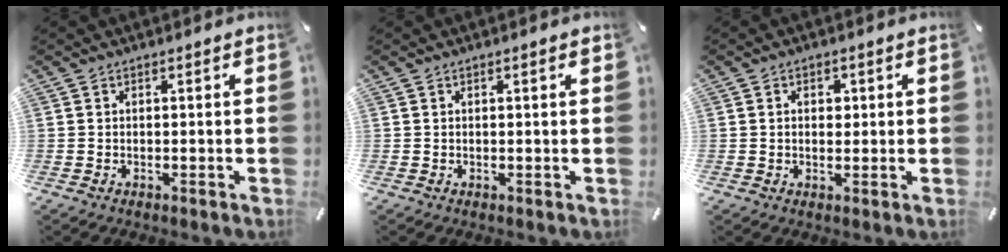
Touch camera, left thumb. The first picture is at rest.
{"total": 1.1, "force": [0.2, 0.2, 1.1], "torque": [-0.020, 0.002, 0.003]}
{"total": 2.8, "force": [0.3, 2.0, 2.0], "torque": [-0.025, 0.001, -0.001]}